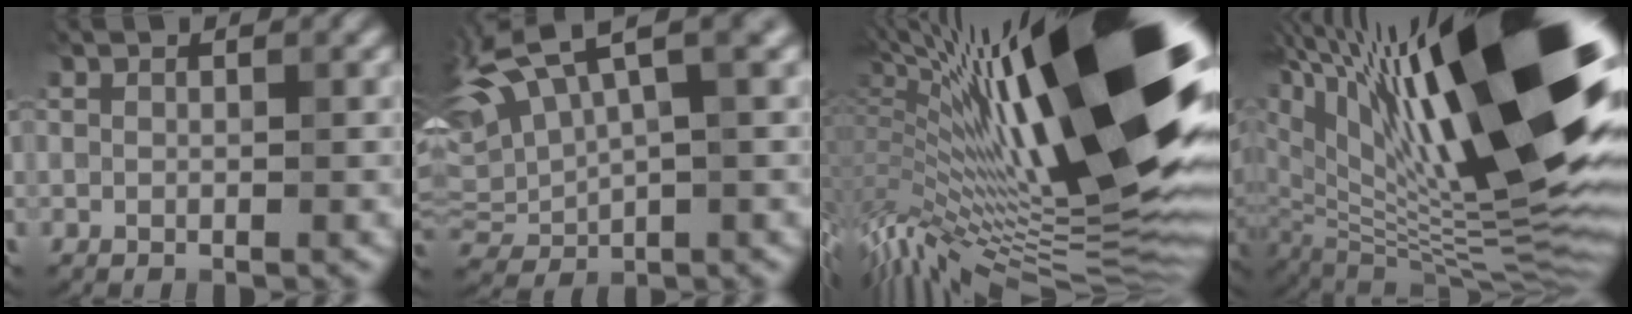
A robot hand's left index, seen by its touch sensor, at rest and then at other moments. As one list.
[{"total": 10.5, "force": [5.5, 3.4, 8.3], "torque": [-0.193, 0.022, 0.104]}, {"total": 21.6, "force": [4.0, 5.7, 20.5], "torque": [-0.314, 0.014, 0.064]}, {"total": 20.3, "force": [6.7, 7.2, 17.7], "torque": [-0.270, 0.025, 0.112]}]